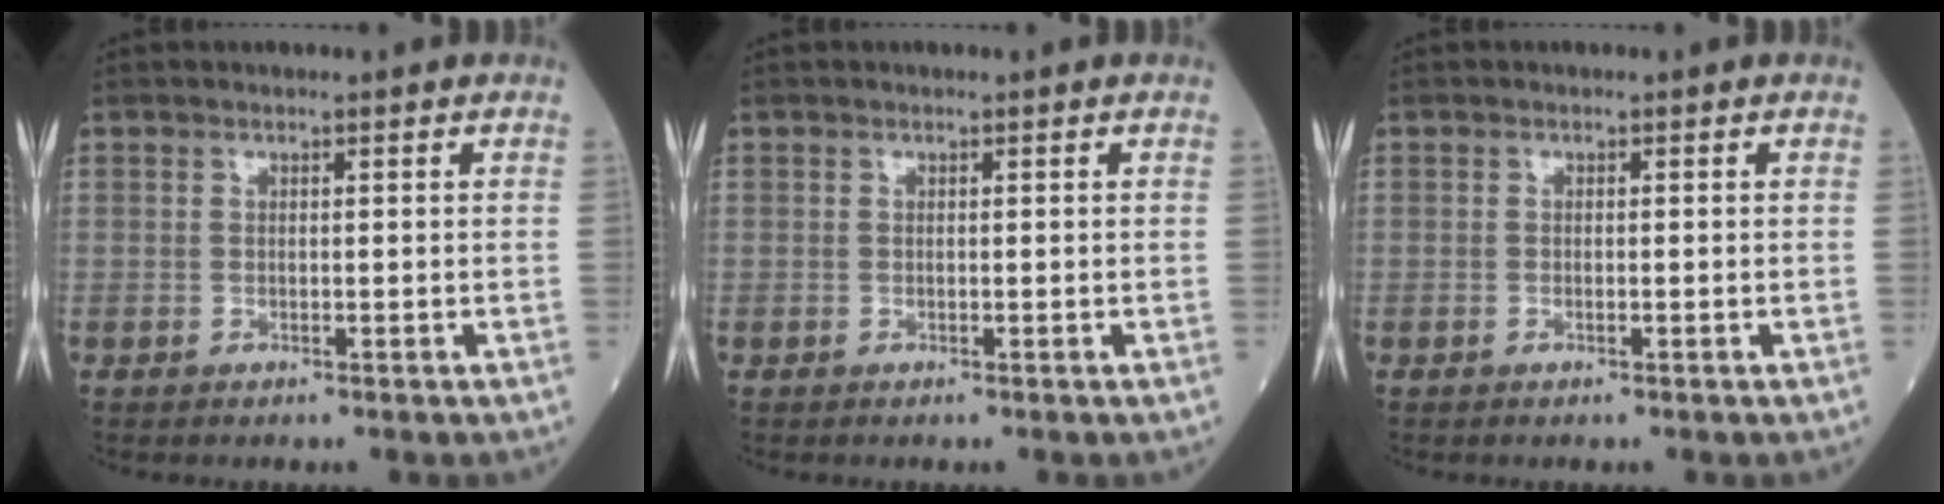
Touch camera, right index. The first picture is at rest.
{"total": 0.0}
{"total": 0.7, "force": [-0.2, 0.4, 0.6], "torque": [-0.021, -0.003, -0.002]}